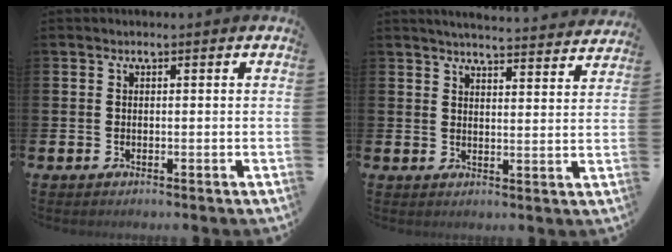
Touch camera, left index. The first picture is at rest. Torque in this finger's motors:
{"motor_torque": [0.66, -1.28, 0.19, 0.04]}